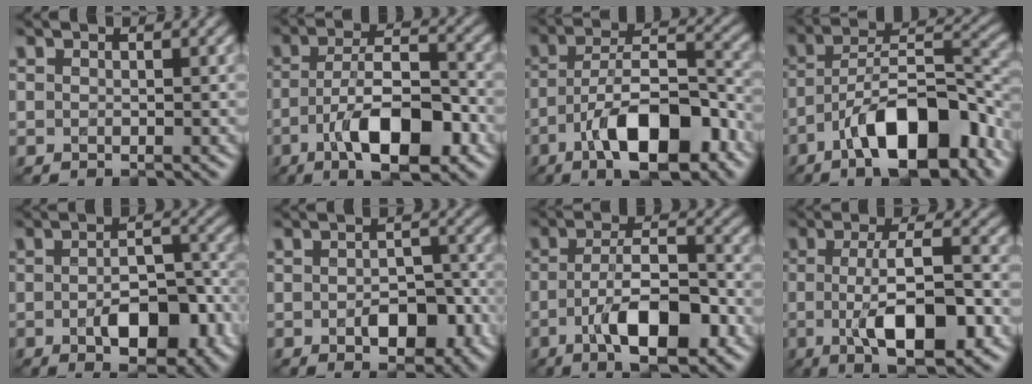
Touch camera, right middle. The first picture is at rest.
{"total": 9.1, "force": [-3.8, 3.4, 7.6], "torque": [-0.131, 0.011, -0.068]}
{"total": 10.8, "force": [-5.3, 4.2, 8.5], "torque": [-0.137, 0.009, -0.092]}
{"total": 11.6, "force": [-6.4, 4.4, 8.7], "torque": [-0.131, 0.010, -0.116]}
{"total": 7.1, "force": [-2.2, 3.5, 5.8], "torque": [-0.090, -0.002, -0.031]}
{"total": 4.8, "force": [-1.4, 2.8, 3.6], "torque": [-0.050, 0.000, -0.019]}
{"total": 8.3, "force": [-3.1, 3.0, 7.1], "torque": [-0.123, 0.009, -0.056]}
{"total": 8.2, "force": [-1.3, 2.4, 7.7], "torque": [-0.127, -0.001, -0.025]}